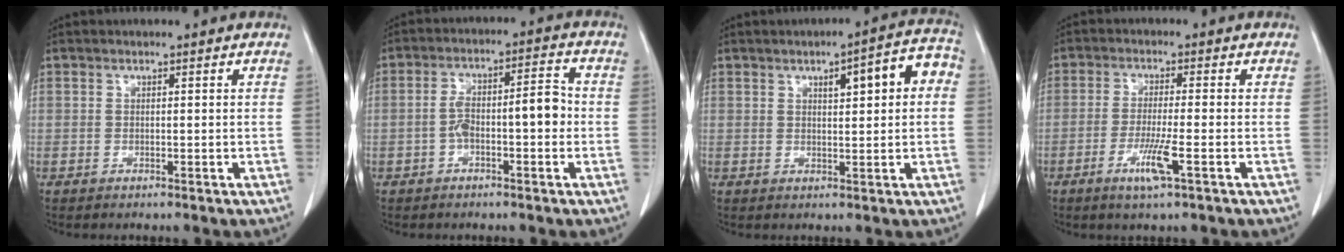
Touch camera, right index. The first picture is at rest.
{"total": 7.2, "force": [-1.4, 2.1, 6.8], "torque": [-0.117, 0.035, -0.020]}
{"total": 7.5, "force": [1.7, 1.7, 7.1], "torque": [-0.092, 0.027, 0.021]}
{"total": 5.3, "force": [-2.4, -0.1, 4.7], "torque": [-0.092, -0.010, -0.043]}